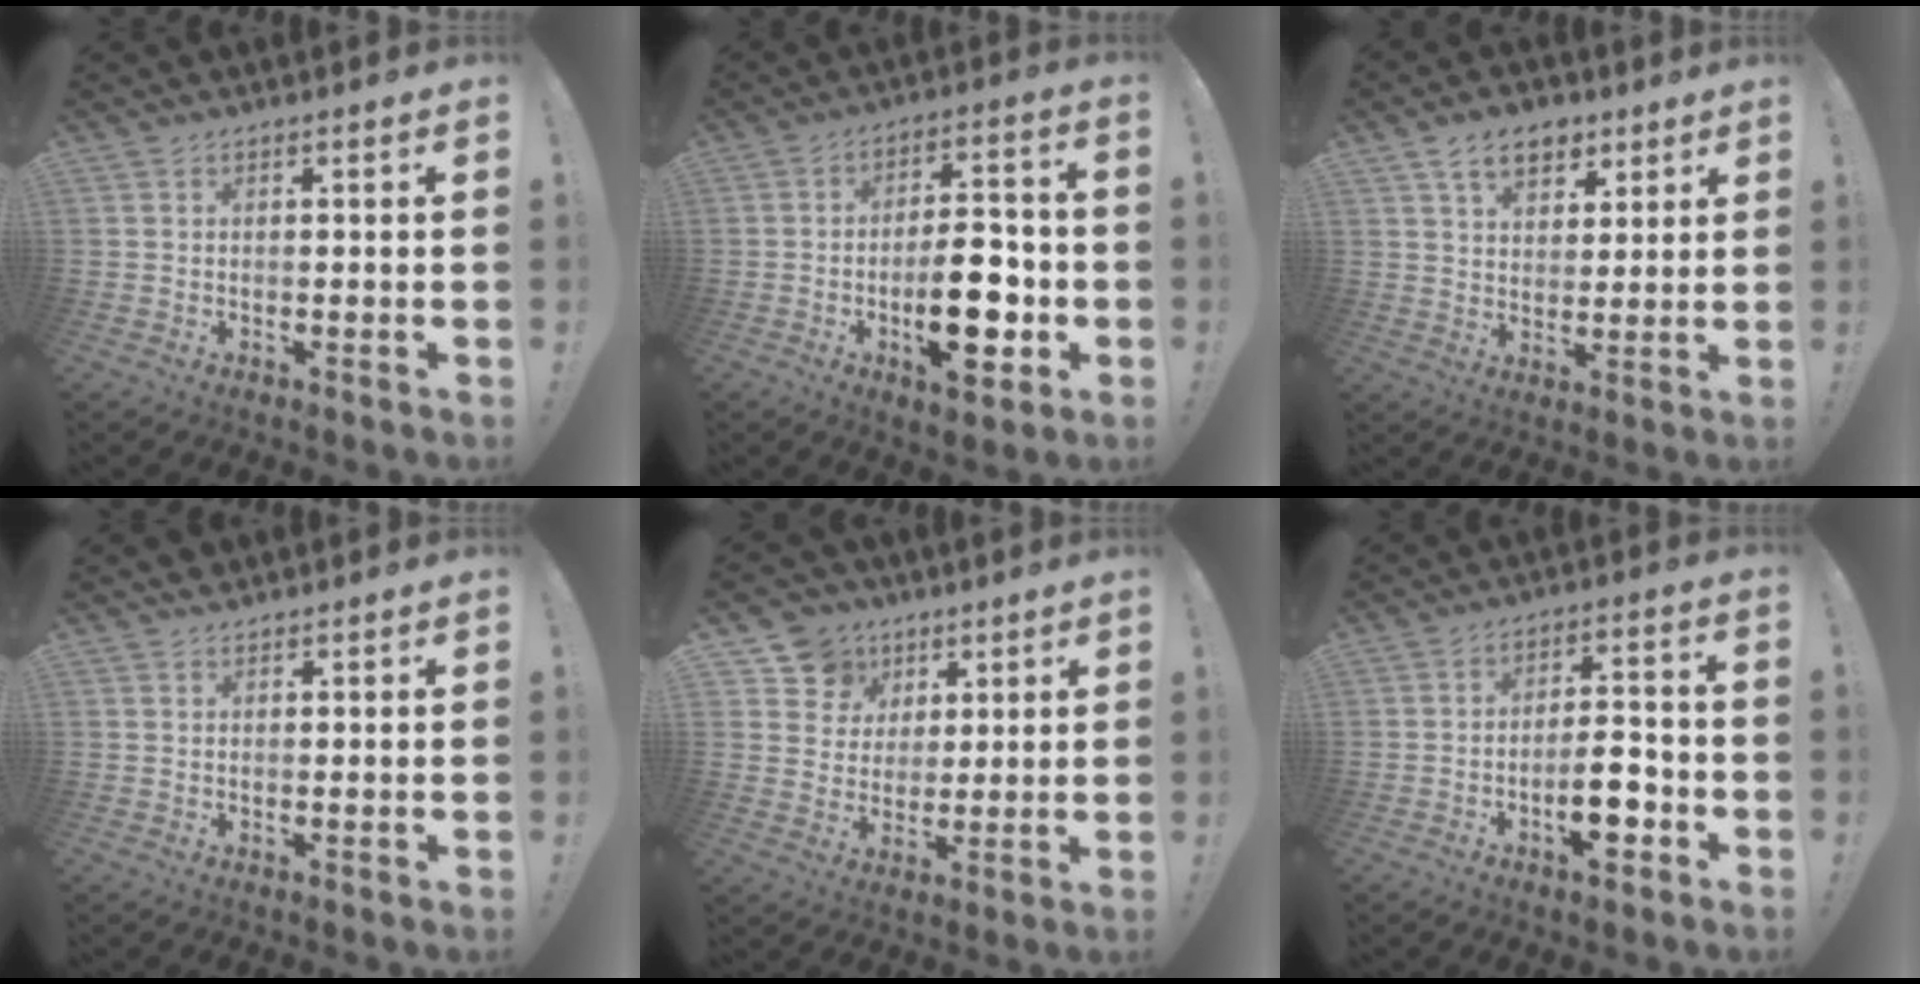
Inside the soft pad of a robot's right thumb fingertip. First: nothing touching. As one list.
[{"total": 16.0, "force": [-4.2, 7.3, 13.6], "torque": [-0.201, 0.011, -0.064]}, {"total": 10.3, "force": [5.8, 6.8, 5.1], "torque": [-0.074, -0.019, 0.110]}, {"total": 1.5, "force": [1.4, 0.3, 0.1], "torque": [0.013, -0.011, 0.025]}, {"total": 10.5, "force": [5.2, 8.8, 2.2], "torque": [-0.030, -0.030, 0.105]}, {"total": 10.0, "force": [-4.2, 4.4, 8.0], "torque": [-0.115, 0.020, -0.073]}]